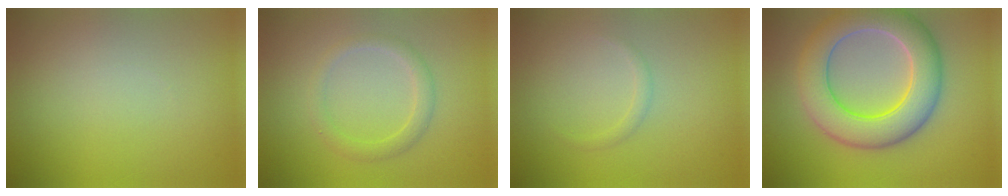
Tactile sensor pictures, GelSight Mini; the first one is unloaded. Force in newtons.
{"total": 2.0, "press": 2.0, "slide": 0.1}
{"total": 0.8, "press": 0.7, "slide": 0.1}
{"total": 8.6, "press": 8.6, "slide": 0.4}